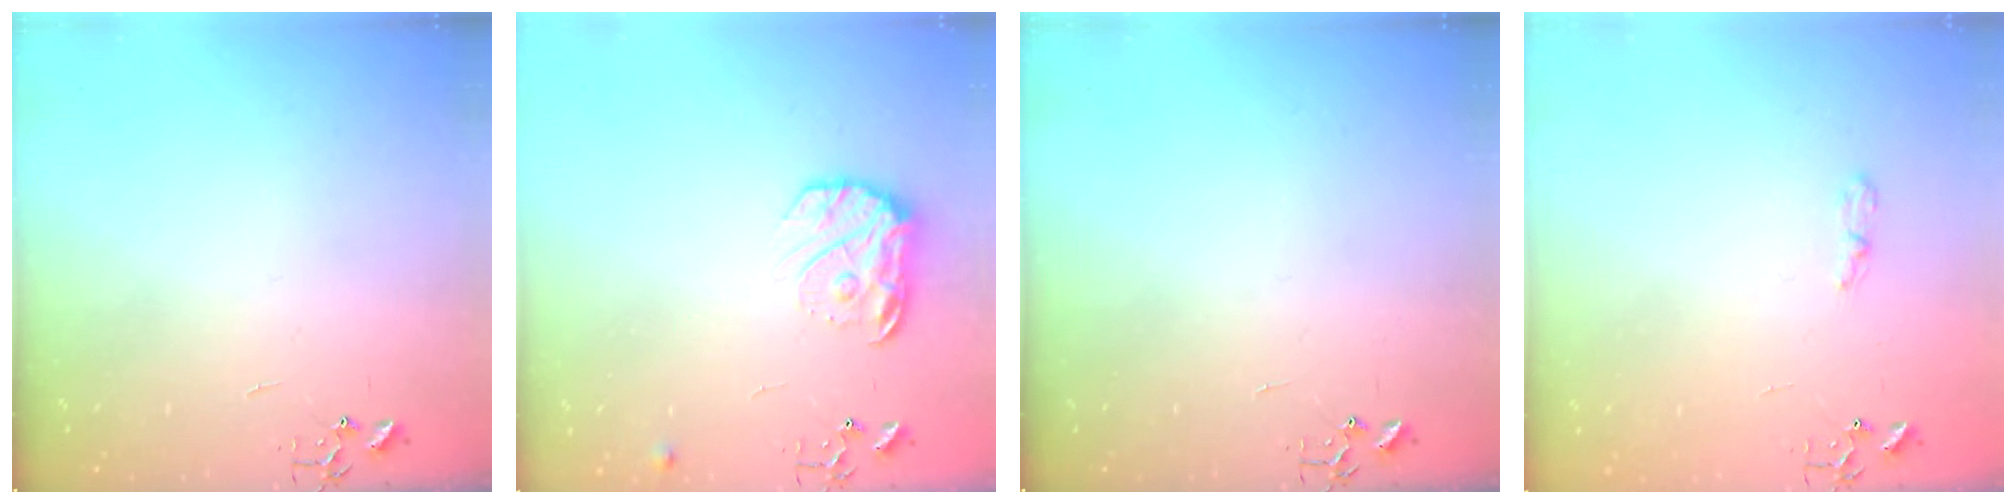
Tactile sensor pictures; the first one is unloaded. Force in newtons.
{"total": 12.7, "press": 12.6, "slide": 0.7}
{"total": 0.0}
{"total": 3.3, "press": 3.3, "slide": 0.5}